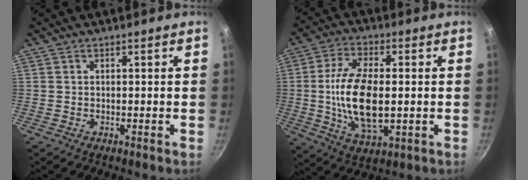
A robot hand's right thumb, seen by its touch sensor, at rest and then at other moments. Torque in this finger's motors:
{"motor_torque": [-0.40, 1.04, 1.47, -0.37, 0.45]}